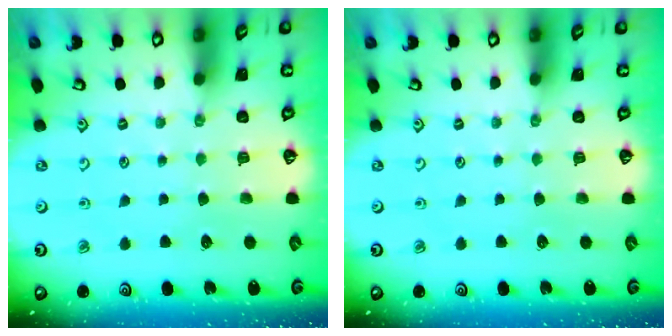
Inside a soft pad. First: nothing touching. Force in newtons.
{"total": 0.0}